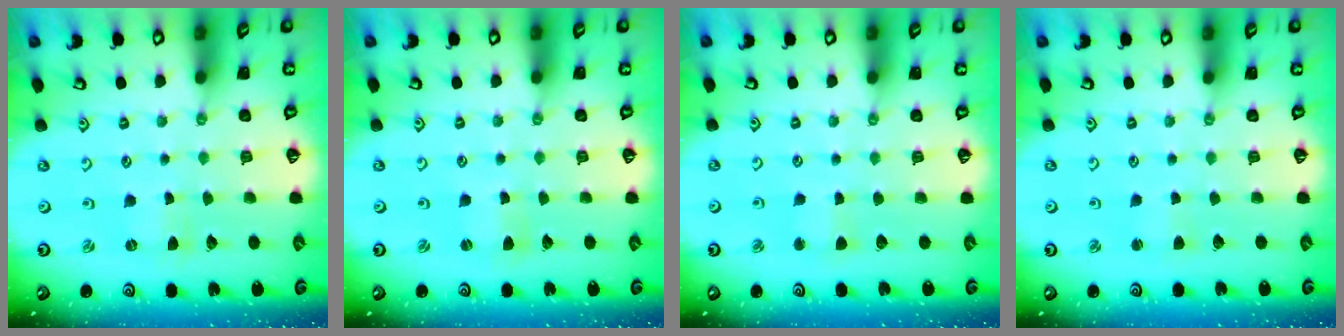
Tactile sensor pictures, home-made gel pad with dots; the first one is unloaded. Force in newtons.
{"total": 1.1, "press": 1.1, "slide": 0.1}
{"total": 2.7, "press": 2.6, "slide": 0.3}
{"total": 2.1, "press": 2.1, "slide": 0.3}